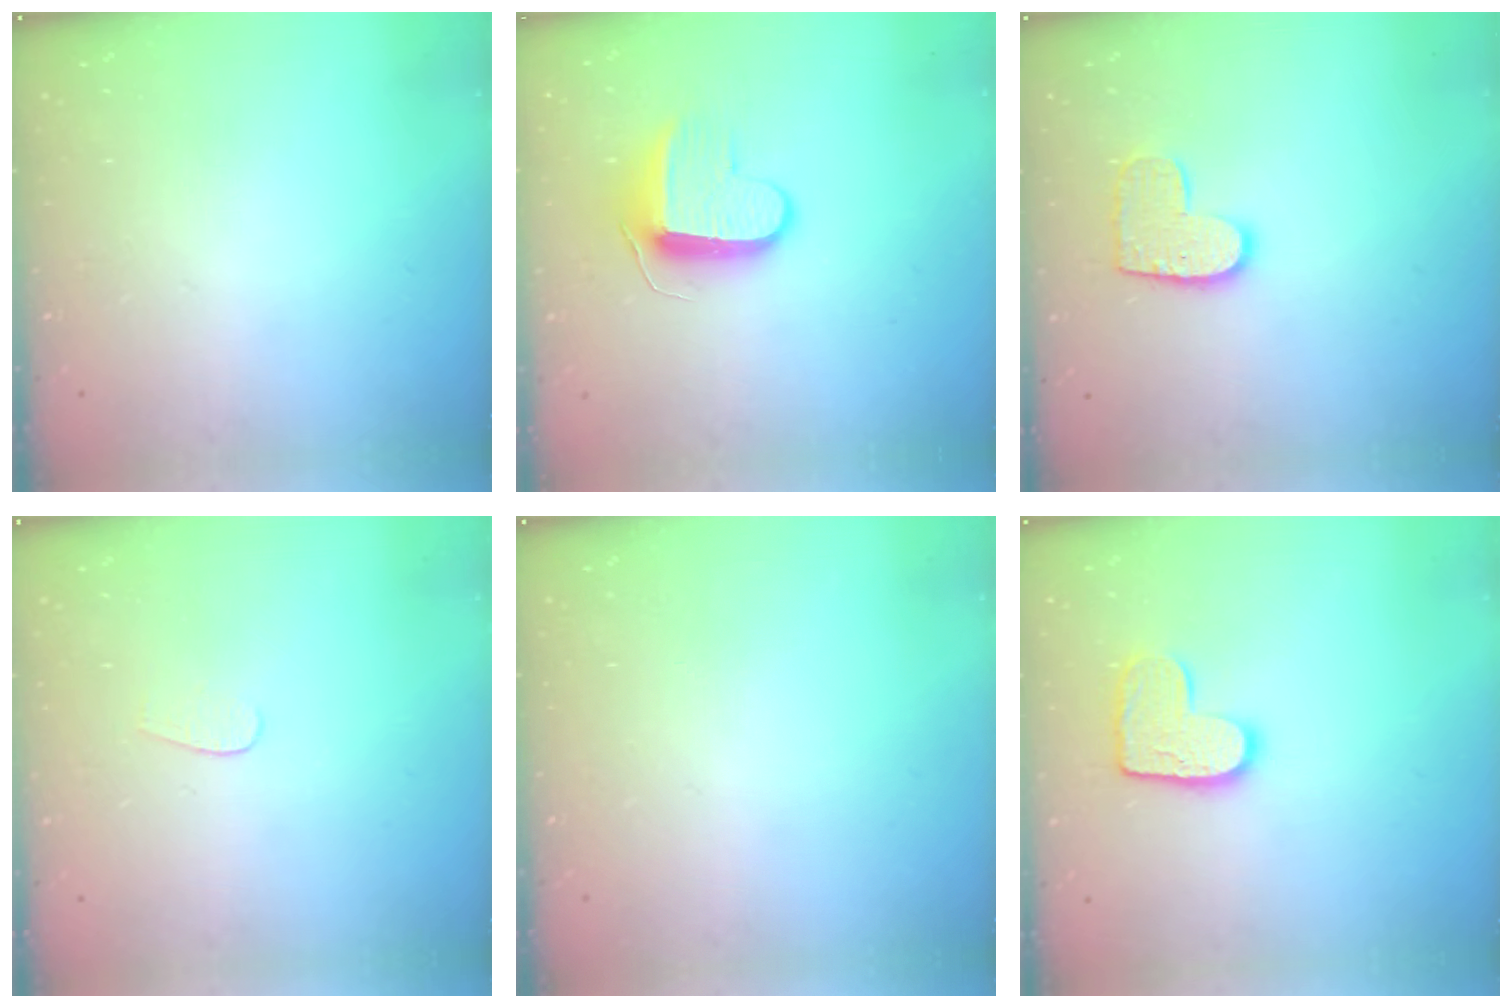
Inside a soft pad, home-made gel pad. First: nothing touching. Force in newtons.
{"total": 9.3, "press": 9.3, "slide": 0.4}
{"total": 10.2, "press": 10.1, "slide": 0.5}
{"total": 3.5, "press": 3.5, "slide": 0.3}
{"total": 0.0}
{"total": 10.7, "press": 10.7, "slide": 0.5}